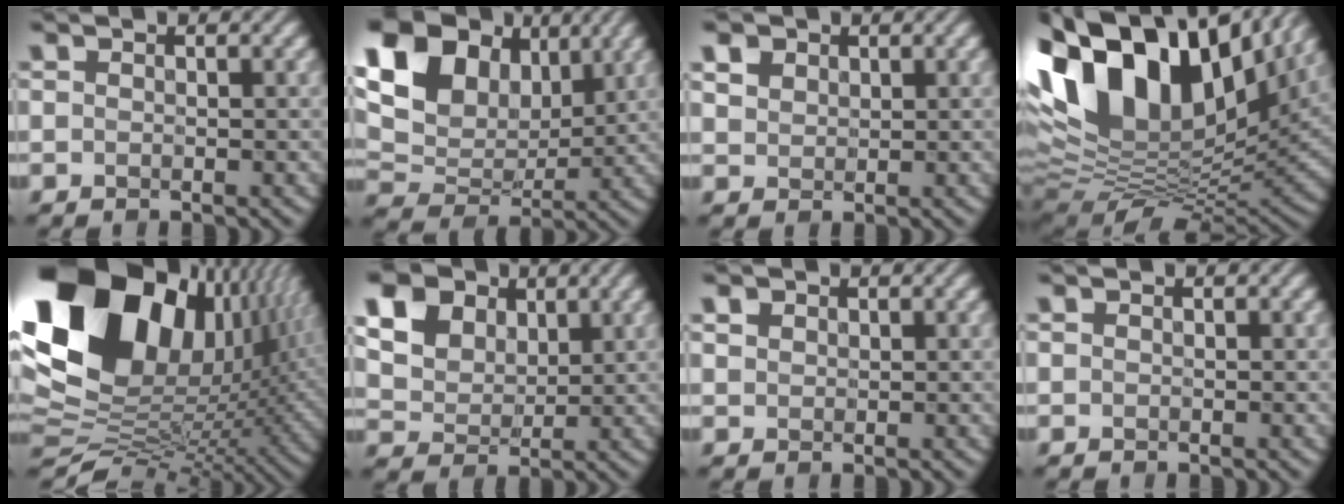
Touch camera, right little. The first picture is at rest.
{"total": 13.7, "force": [5.5, 9.1, 8.8], "torque": [-0.194, 0.026, 0.096]}
{"total": 2.4, "force": [1.3, 1.8, 0.9], "torque": [-0.045, 0.001, 0.034]}
{"total": 16.8, "force": [6.1, 10.4, 11.6], "torque": [-0.220, 0.028, 0.111]}
{"total": 19.3, "force": [5.3, 12.3, 13.9], "torque": [-0.275, 0.023, 0.096]}
{"total": 11.5, "force": [5.8, 8.2, 5.7], "torque": [-0.161, 0.029, 0.107]}
{"total": 0.8, "force": [0.4, 0.7, 0.1], "torque": [-0.016, -0.004, 0.024]}
{"total": 0.0}